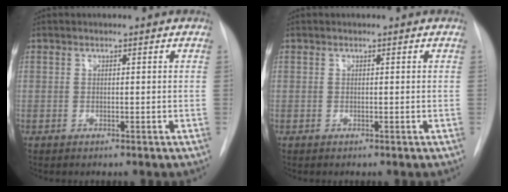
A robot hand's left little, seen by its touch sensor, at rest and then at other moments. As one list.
[{"total": 0.0}]